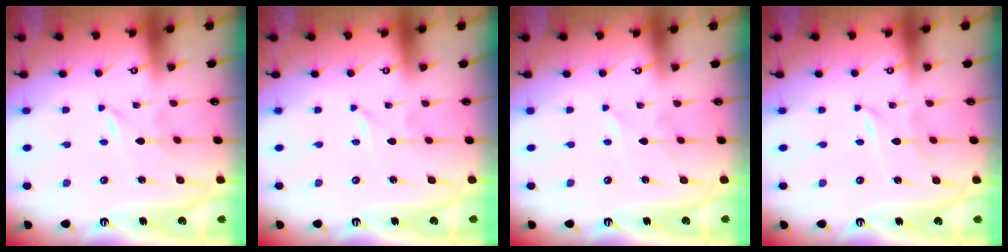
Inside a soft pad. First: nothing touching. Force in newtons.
{"total": 0.0}
{"total": 2.4, "press": 2.4, "slide": 0.3}
{"total": 1.5, "press": 1.4, "slide": 0.2}